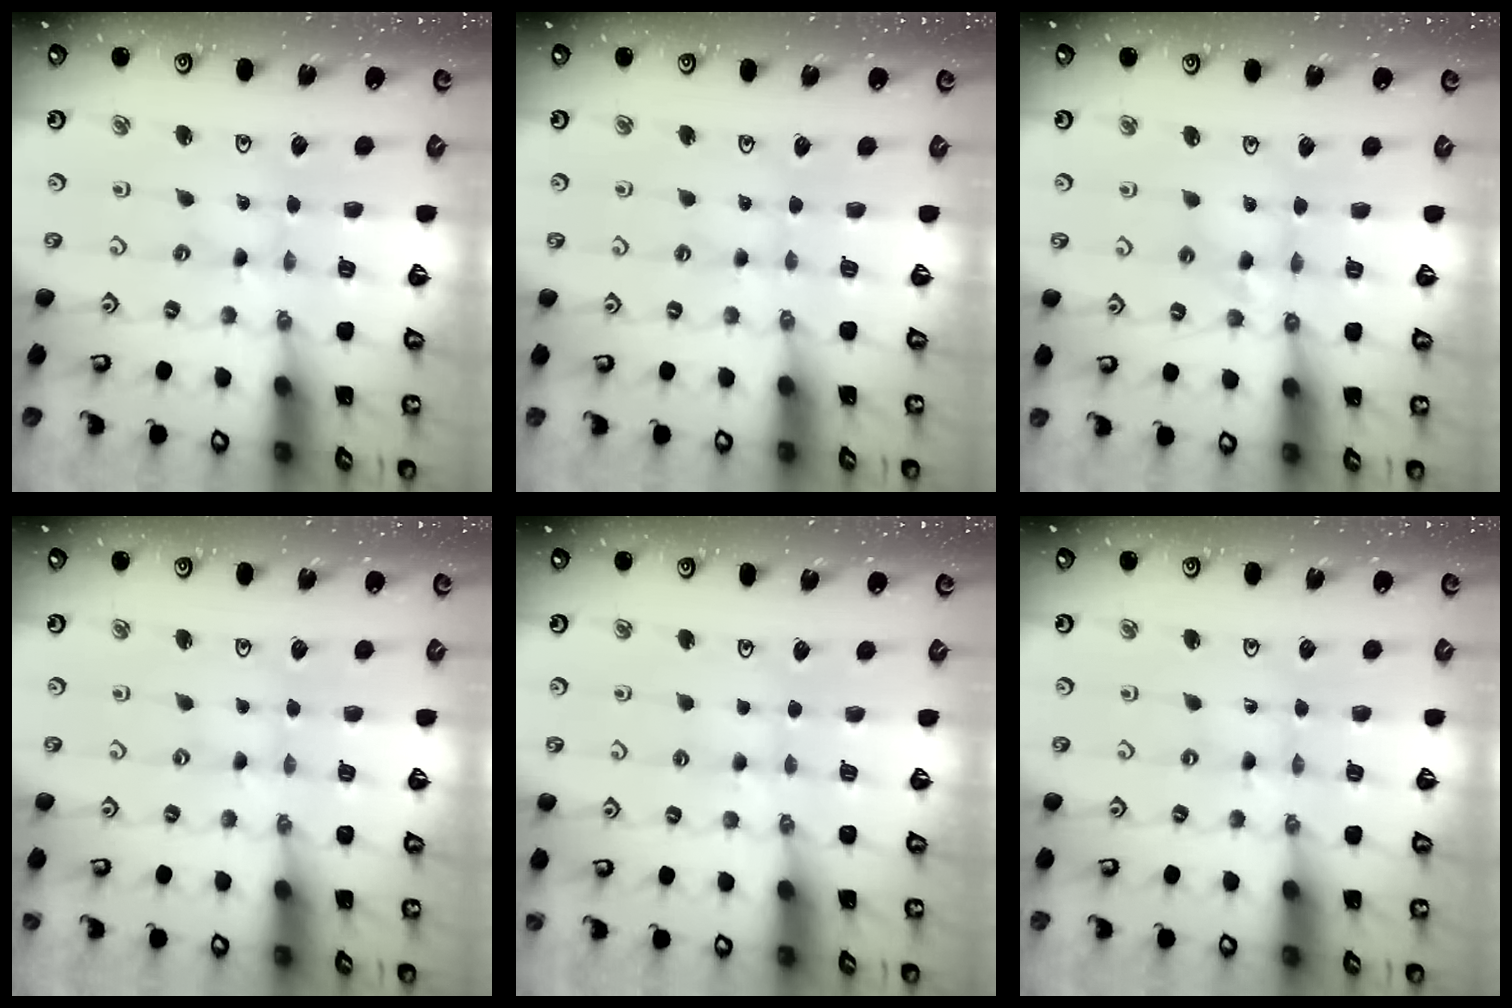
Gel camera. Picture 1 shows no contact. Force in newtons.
{"total": 1.1, "press": 1.1, "slide": 0.3}
{"total": 7.4, "press": 7.4, "slide": 0.6}
{"total": 0.0}
{"total": 4.9, "press": 4.8, "slide": 0.7}
{"total": 0.5, "press": 0.5, "slide": 0.1}